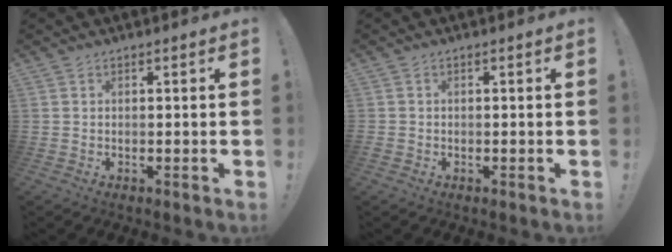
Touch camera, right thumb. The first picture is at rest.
{"total": 0.9, "force": [-0.5, 0.8, 0.1], "torque": [0.000, 0.002, -0.009]}